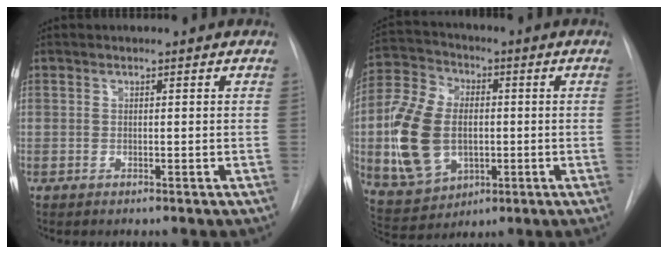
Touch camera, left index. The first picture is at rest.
{"total": 15.0, "force": [-1.1, 10.3, 10.8], "torque": [-0.257, 0.017, -0.008]}